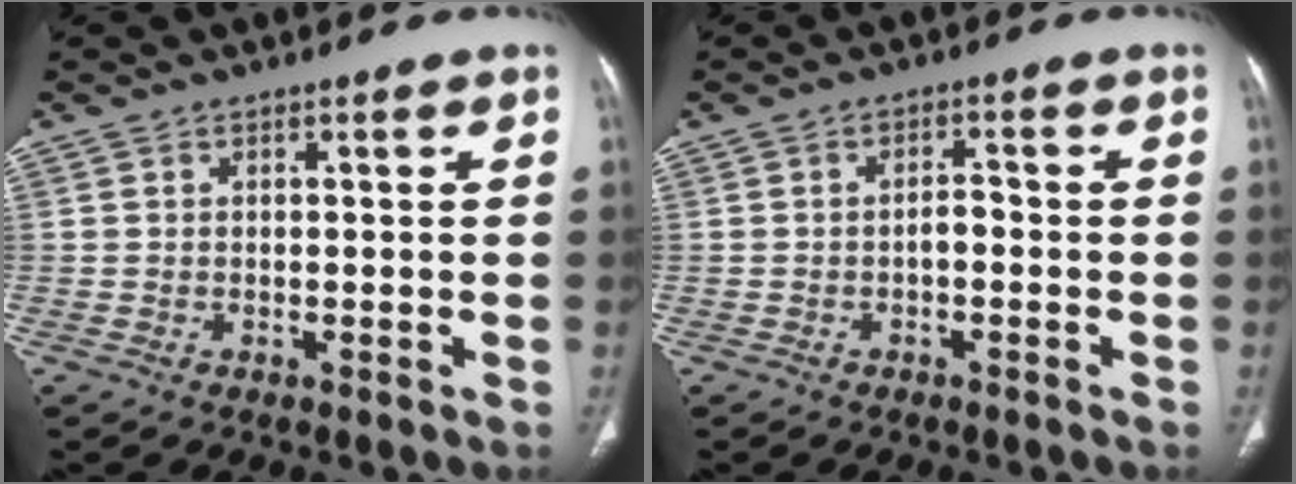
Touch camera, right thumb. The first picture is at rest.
{"total": 2.1, "force": [-0.7, 1.1, 1.7], "torque": [-0.022, 0.012, -0.013]}